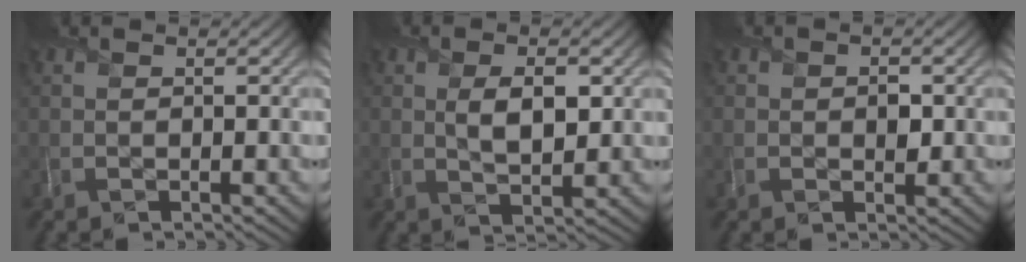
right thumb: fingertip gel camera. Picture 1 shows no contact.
{"total": 4.7, "force": [0.8, 2.3, 4.0], "torque": [-0.076, -0.005, 0.015]}
{"total": 1.8, "force": [-0.1, 1.4, 1.1], "torque": [-0.018, -0.008, -0.007]}